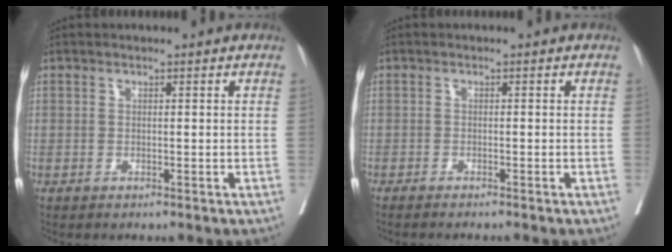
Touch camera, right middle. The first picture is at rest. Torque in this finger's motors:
{"motor_torque": [0.22, -0.25, 0.09, 0.00]}